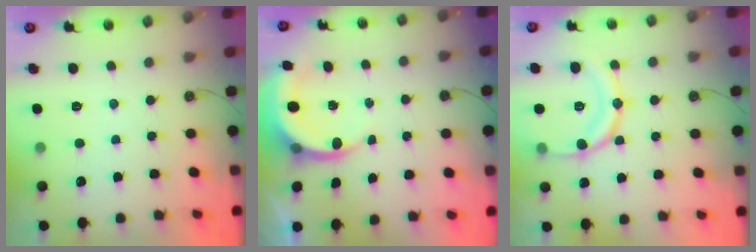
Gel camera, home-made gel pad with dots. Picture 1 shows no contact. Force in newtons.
{"total": 4.3, "press": 4.3, "slide": 0.3}
{"total": 15.3, "press": 15.2, "slide": 2.0}